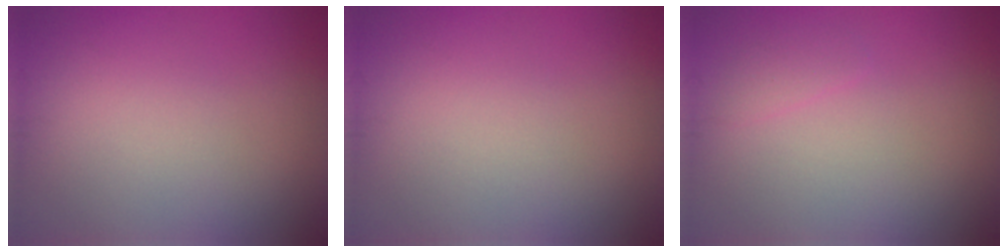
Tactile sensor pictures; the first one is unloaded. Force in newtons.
{"total": 0.0}
{"total": 0.9, "press": 0.9, "slide": 0.1}